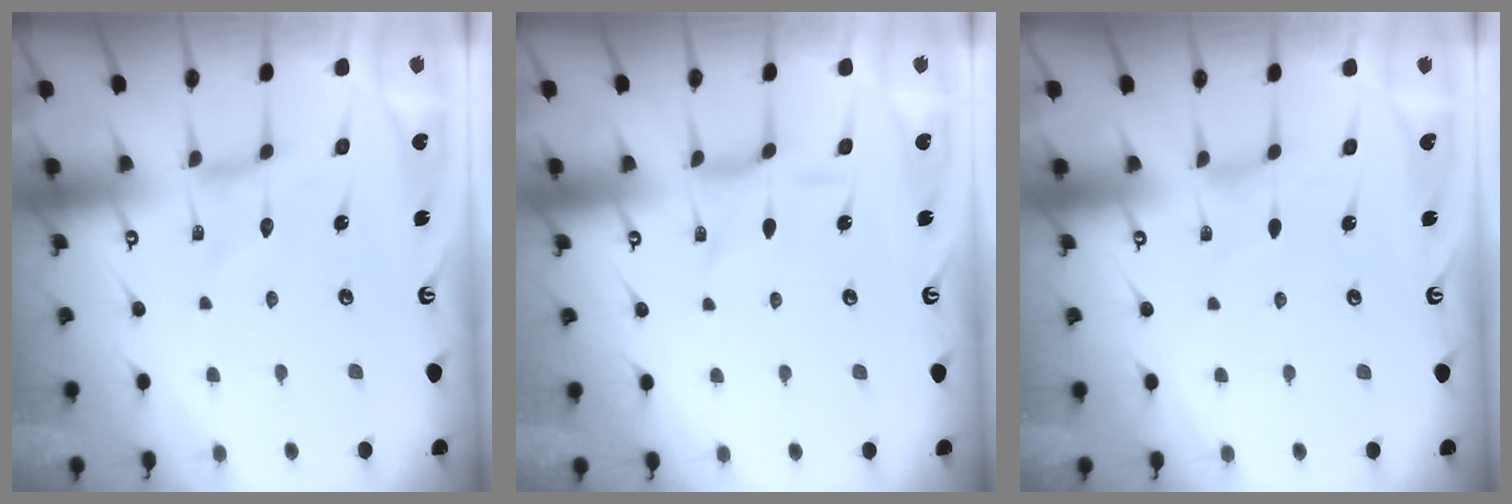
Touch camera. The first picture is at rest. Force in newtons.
{"total": 2.5, "press": 2.5, "slide": 0.2}
{"total": 0.7, "press": 0.6, "slide": 0.2}